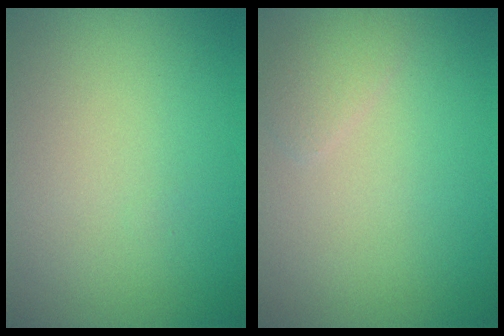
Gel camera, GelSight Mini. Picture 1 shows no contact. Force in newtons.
{"total": 1.3, "press": 1.3, "slide": 0.1}